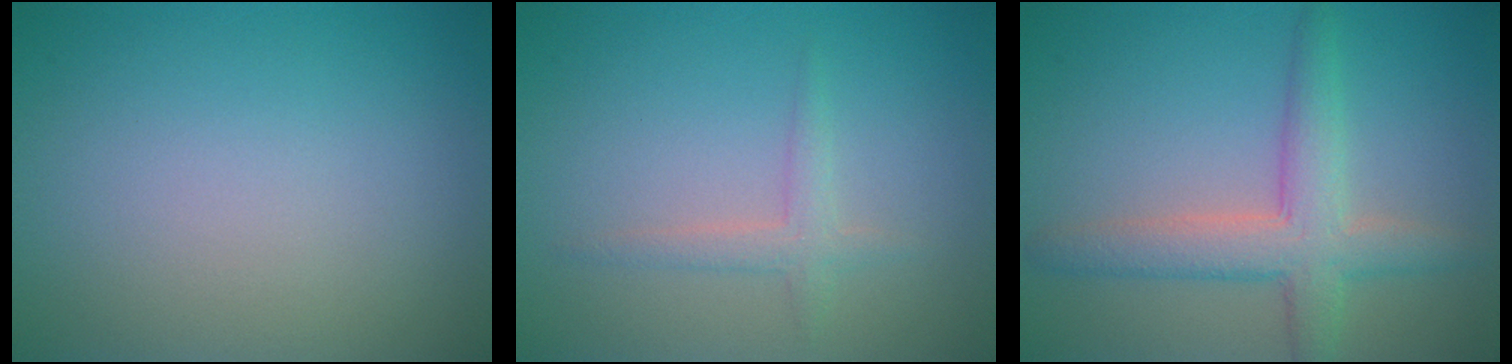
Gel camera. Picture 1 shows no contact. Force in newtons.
{"total": 1.5, "press": 1.5, "slide": 0.1}
{"total": 4.5, "press": 4.5, "slide": 0.1}